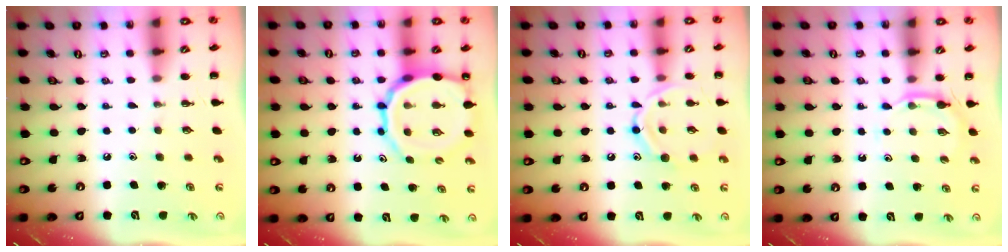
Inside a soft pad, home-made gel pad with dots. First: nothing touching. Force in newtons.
{"total": 13.7, "press": 13.5, "slide": 2.6}
{"total": 12.5, "press": 12.5, "slide": 0.8}
{"total": 5.4, "press": 5.4, "slide": 1.0}